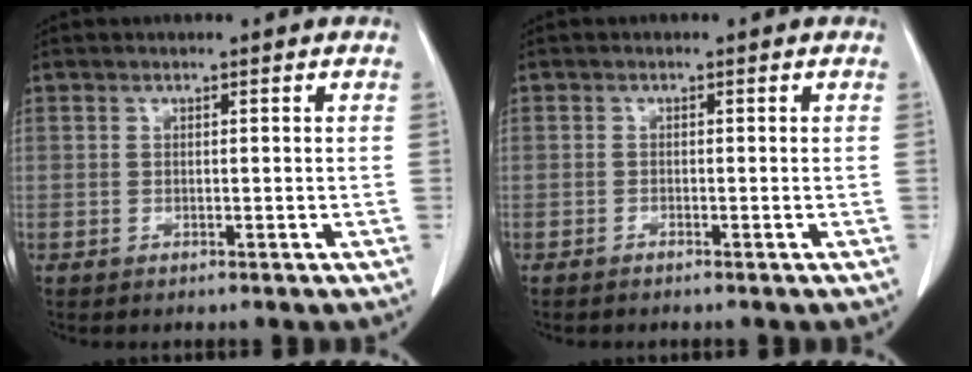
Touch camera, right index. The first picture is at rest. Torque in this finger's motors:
{"motor_torque": [0.09, -0.08, 0.02, 0.02]}